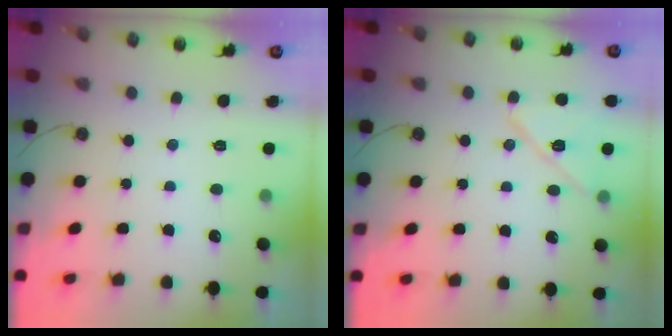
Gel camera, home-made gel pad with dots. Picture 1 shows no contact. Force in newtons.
{"total": 12.6, "press": 12.6, "slide": 0.8}